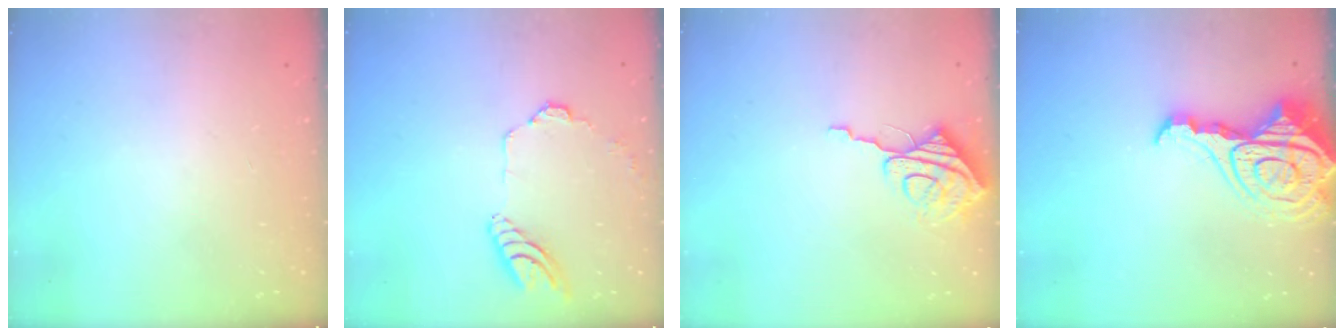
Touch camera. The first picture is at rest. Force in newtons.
{"total": 11.5, "press": 11.4, "slide": 1.6}
{"total": 9.0, "press": 8.9, "slide": 0.9}
{"total": 17.8, "press": 17.7, "slide": 2.0}